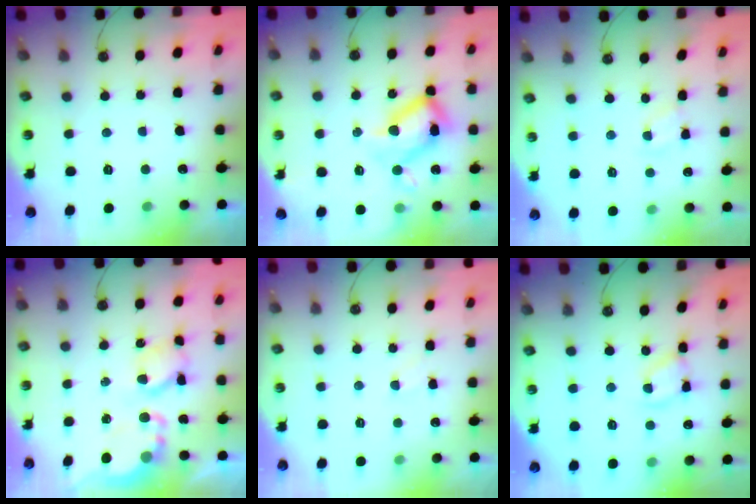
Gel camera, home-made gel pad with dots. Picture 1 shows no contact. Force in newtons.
{"total": 17.7, "press": 17.6, "slide": 1.5}
{"total": 2.2, "press": 2.2, "slide": 0.3}
{"total": 6.8, "press": 6.8, "slide": 0.5}
{"total": 3.9, "press": 3.8, "slide": 0.6}
{"total": 5.3, "press": 5.3, "slide": 0.3}